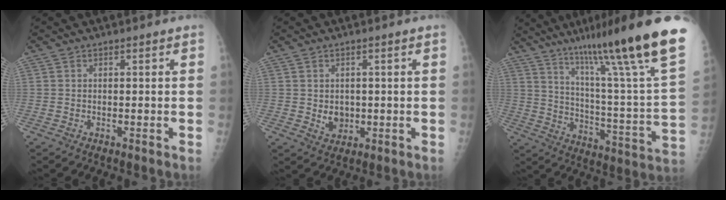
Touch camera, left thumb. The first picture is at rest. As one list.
[{"total": 3.5, "force": [0.0, 2.8, 2.0], "torque": [-0.018, -0.003, 0.010]}, {"total": 30.0, "force": [19.5, 2.2, 22.7], "torque": [-0.308, -0.079, 0.298]}]